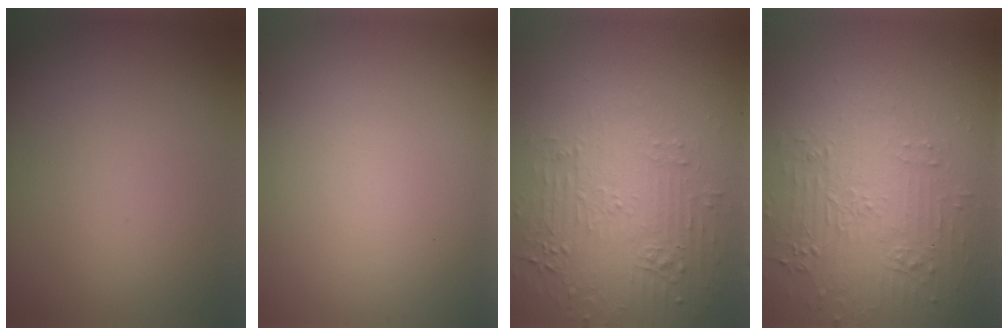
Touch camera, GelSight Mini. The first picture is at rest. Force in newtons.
{"total": 0.0}
{"total": 5.5, "press": 3.6, "slide": 4.1}
{"total": 4.3, "press": 3.7, "slide": 2.2}